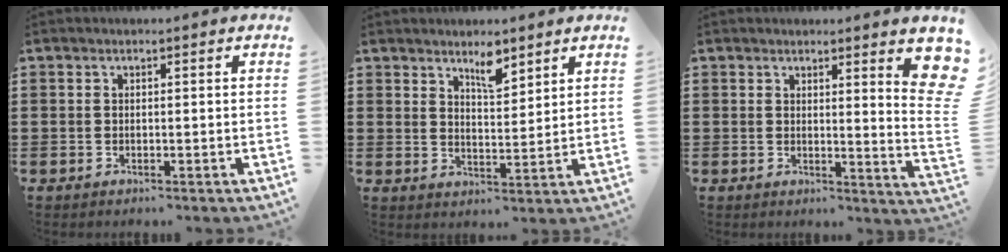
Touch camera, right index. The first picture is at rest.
{"total": 5.0, "force": [4.0, 2.3, 2.1], "torque": [-0.035, -0.005, 0.071]}
{"total": 4.9, "force": [2.9, 0.5, 3.9], "torque": [-0.056, -0.019, 0.043]}